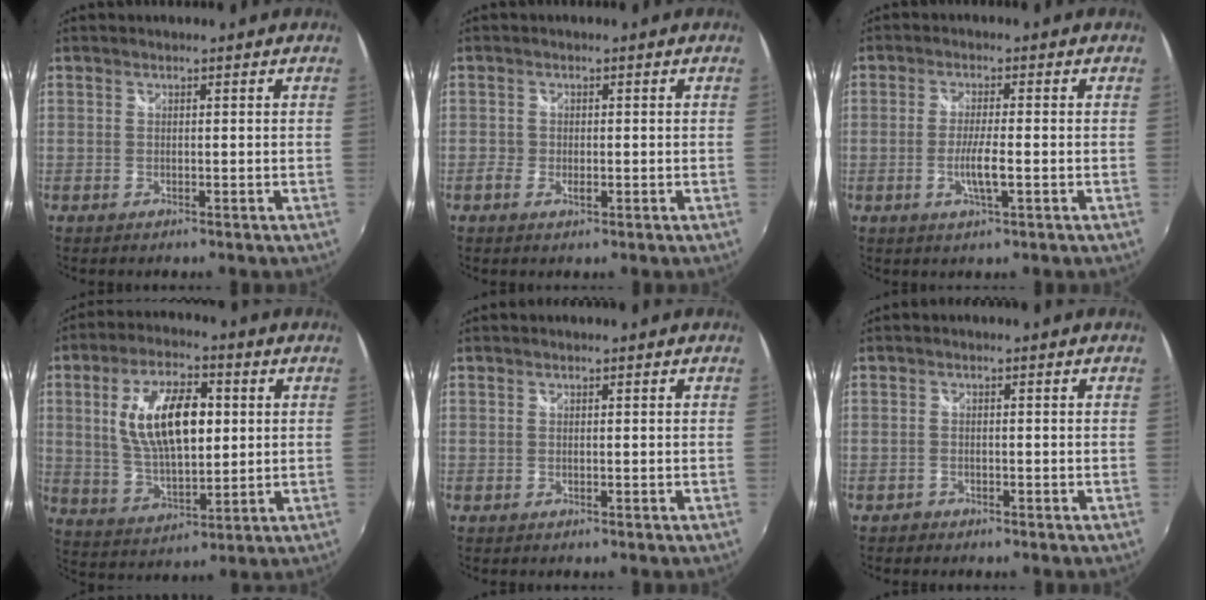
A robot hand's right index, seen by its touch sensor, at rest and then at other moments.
{"total": 1.6, "force": [-0.8, 1.0, 1.0], "torque": [-0.020, -0.004, -0.015]}
{"total": 4.3, "force": [-1.3, 0.1, 4.1], "torque": [-0.079, -0.009, -0.024]}
{"total": 14.7, "force": [2.9, 6.7, 12.7], "torque": [-0.236, 0.007, 0.059]}
{"total": 0.0}
{"total": 1.2, "force": [-0.9, 0.7, 0.0], "torque": [-0.004, 0.000, -0.017]}